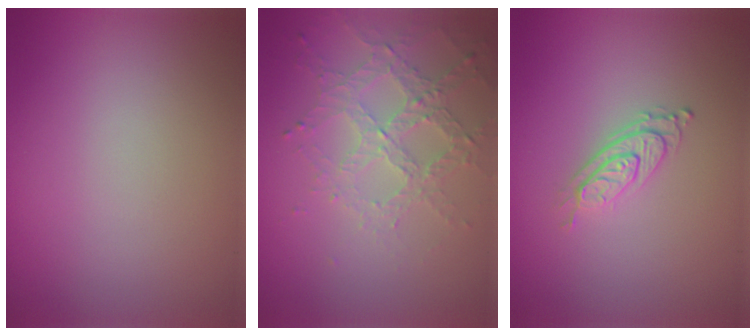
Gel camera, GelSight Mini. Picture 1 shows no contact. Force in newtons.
{"total": 3.2, "press": 2.9, "slide": 1.4}
{"total": 2.7, "press": 2.0, "slide": 1.9}